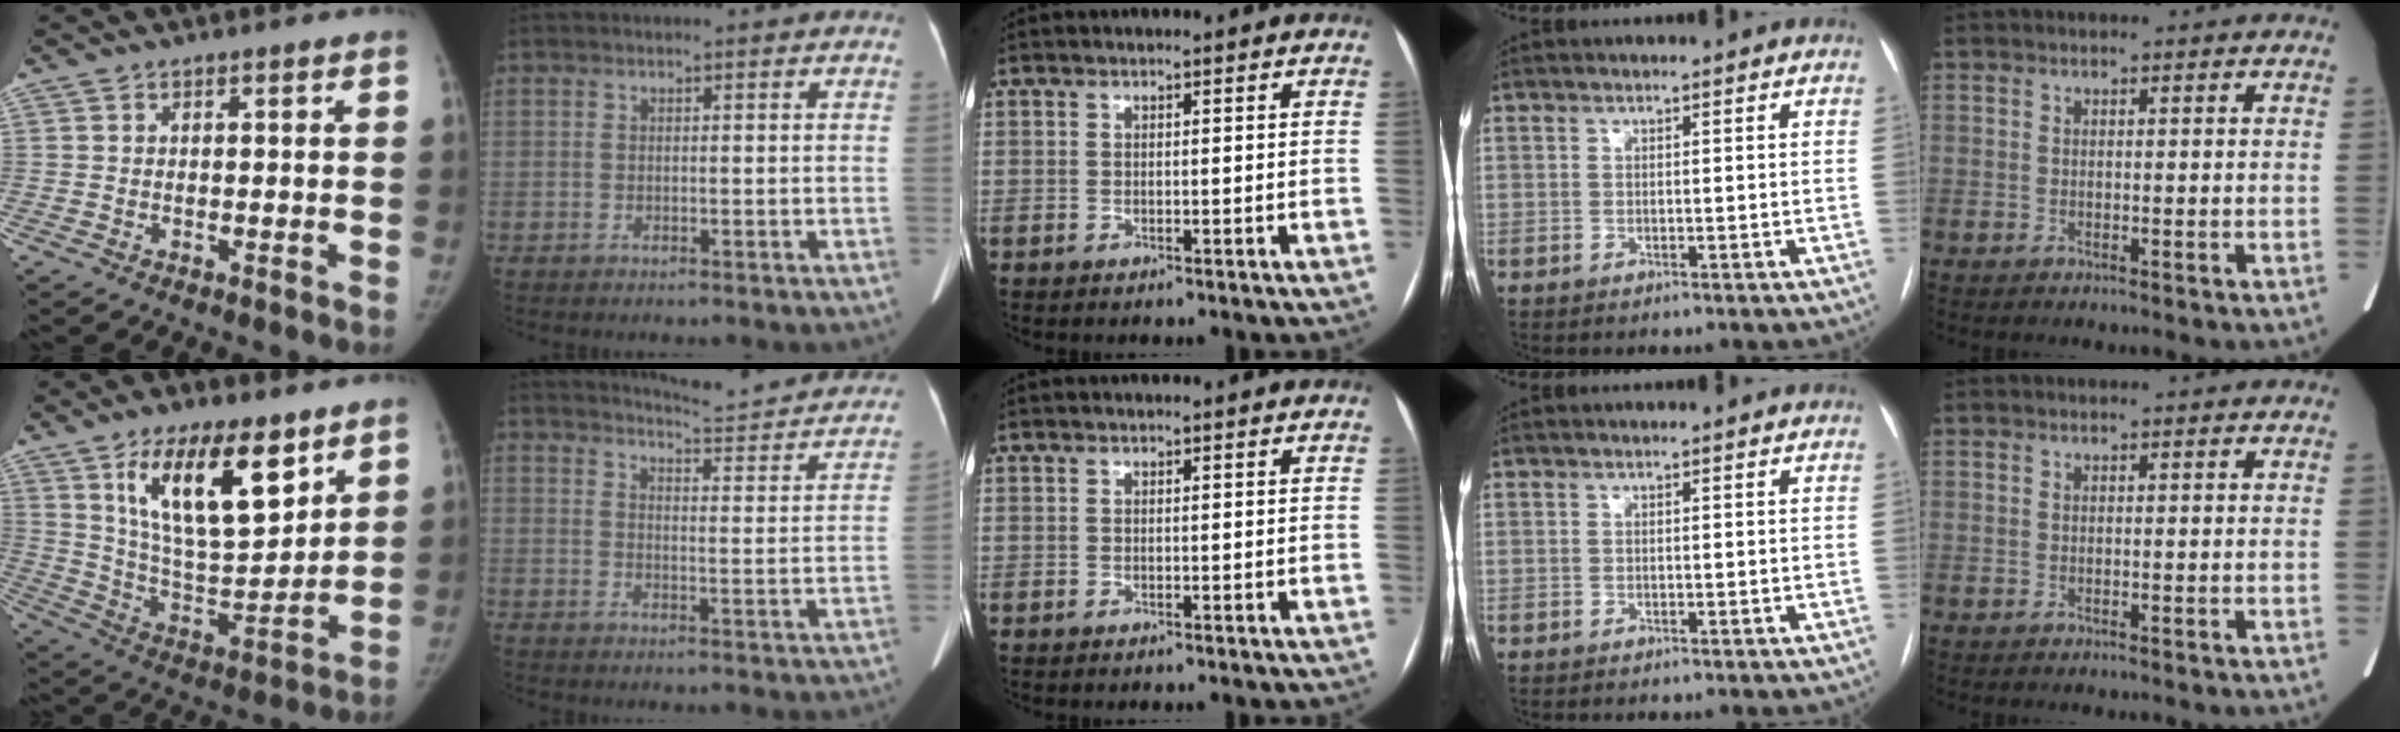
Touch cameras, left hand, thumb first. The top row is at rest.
{"thumb": {"total": 19.2, "force": [10.1, 7.6, 14.4], "torque": [-0.201, -0.051, 0.187]}, "index": {"total": 15.6, "force": [15.1, 1.1, 3.9], "torque": [-0.047, -0.058, 0.168]}}